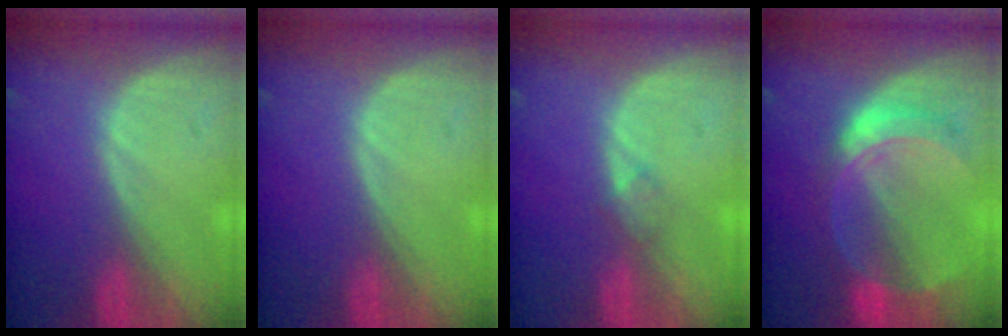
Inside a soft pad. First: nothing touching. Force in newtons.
{"total": 0.0}
{"total": 1.4, "press": 1.4, "slide": 0.1}
{"total": 7.6, "press": 6.6, "slide": 3.7}